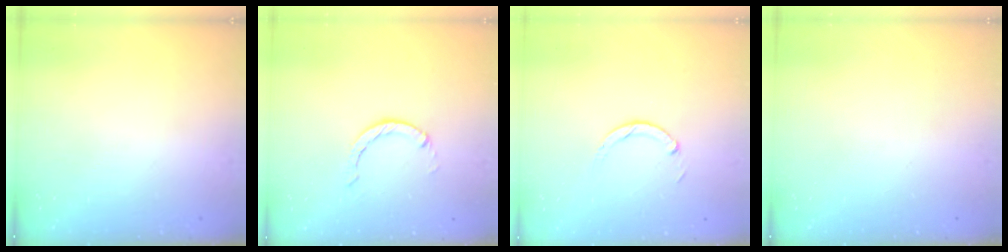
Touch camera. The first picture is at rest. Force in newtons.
{"total": 0.0}
{"total": 2.9, "press": 2.9, "slide": 0.4}
{"total": 0.0}